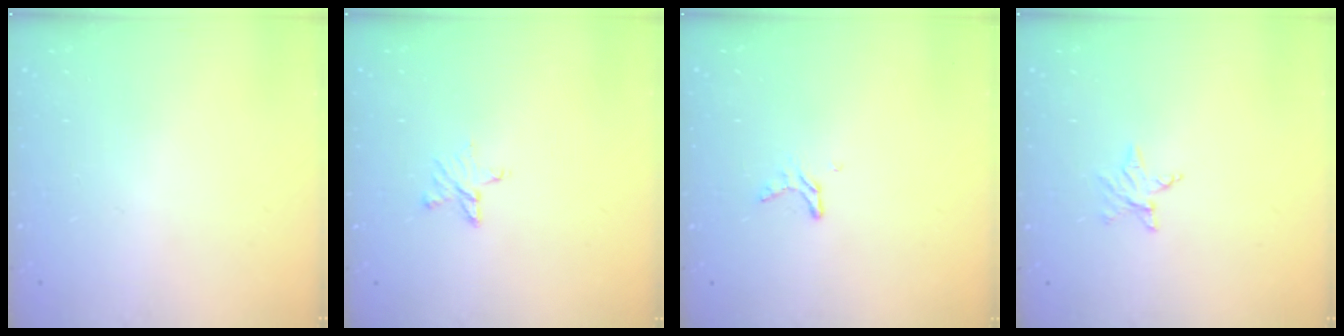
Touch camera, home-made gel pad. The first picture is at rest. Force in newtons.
{"total": 5.8, "press": 5.8, "slide": 0.5}
{"total": 4.8, "press": 4.8, "slide": 0.4}
{"total": 3.5, "press": 3.5, "slide": 0.3}